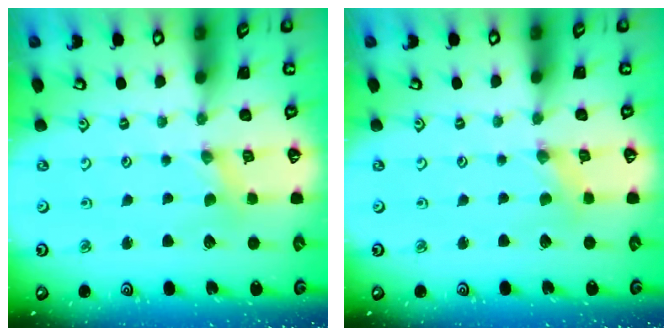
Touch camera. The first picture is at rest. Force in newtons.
{"total": 1.4, "press": 1.3, "slide": 0.3}